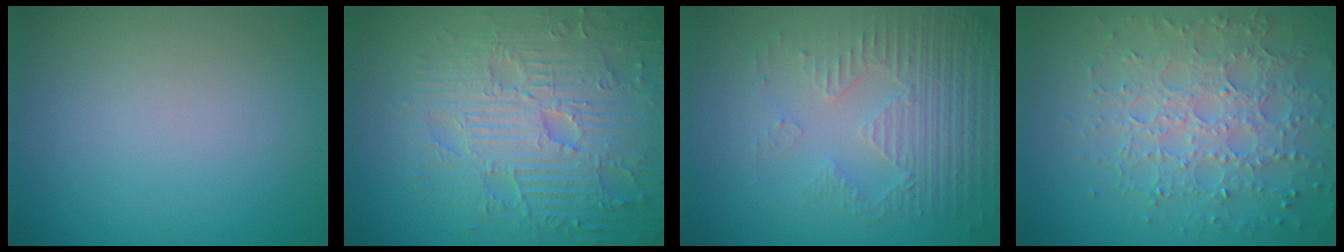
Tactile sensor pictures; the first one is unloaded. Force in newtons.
{"total": 8.7, "press": 6.4, "slide": 5.8}
{"total": 5.3, "press": 3.5, "slide": 4.1}
{"total": 6.5, "press": 5.3, "slide": 3.9}